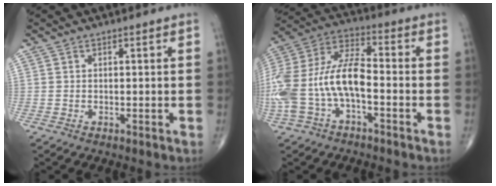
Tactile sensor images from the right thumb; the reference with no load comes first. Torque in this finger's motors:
{"motor_torque": [0.95, 0.18, 2.24, -0.38, 0.69]}